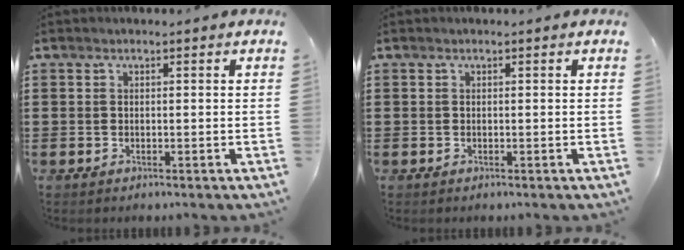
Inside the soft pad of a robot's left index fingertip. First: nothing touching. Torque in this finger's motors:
{"motor_torque": [-0.06, -0.02, -0.04, -0.02]}